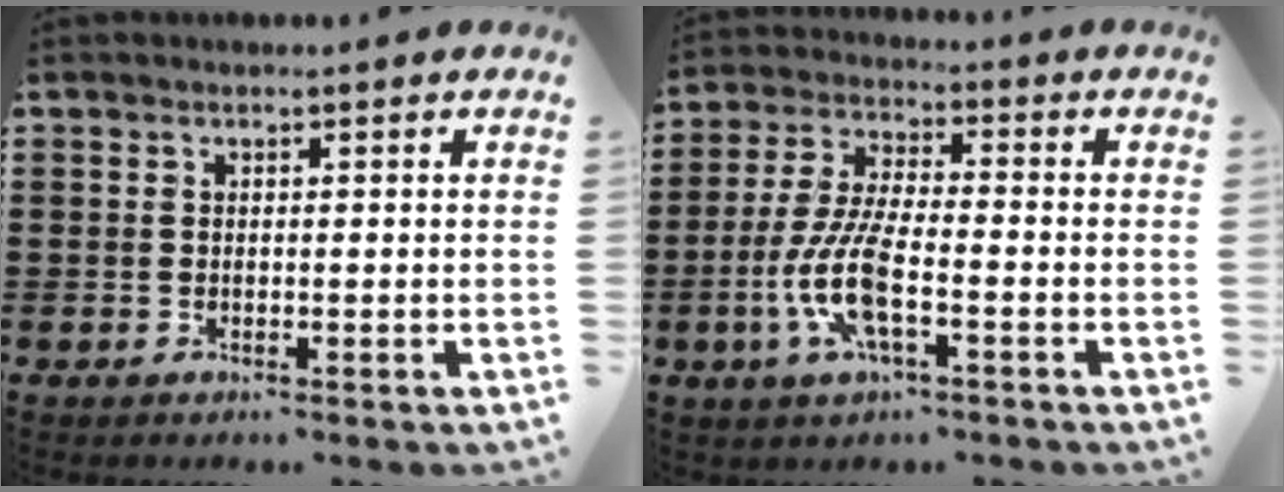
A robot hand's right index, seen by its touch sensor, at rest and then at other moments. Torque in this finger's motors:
{"motor_torque": [2.14, 0.00, 1.05, 0.21]}